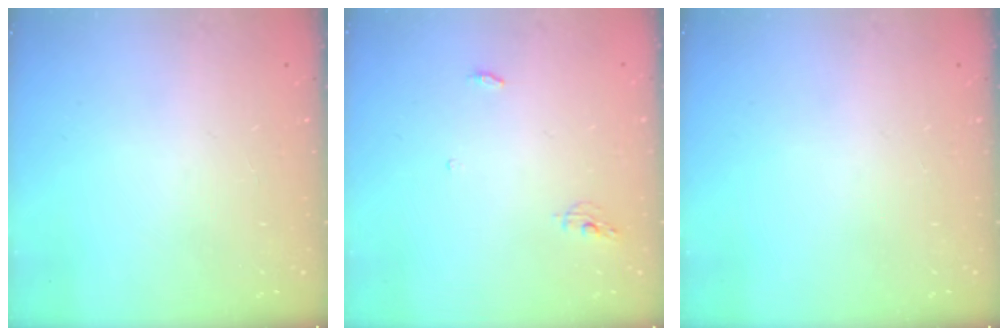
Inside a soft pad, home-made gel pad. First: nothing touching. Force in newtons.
{"total": 4.2, "press": 4.2, "slide": 0.4}
{"total": 0.0}